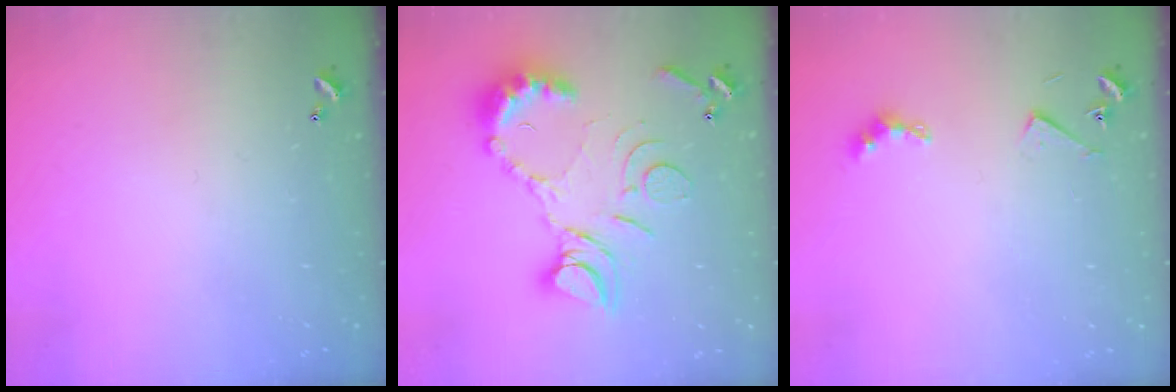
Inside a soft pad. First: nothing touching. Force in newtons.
{"total": 15.3, "press": 15.2, "slide": 1.6}
{"total": 4.2, "press": 4.2, "slide": 0.6}